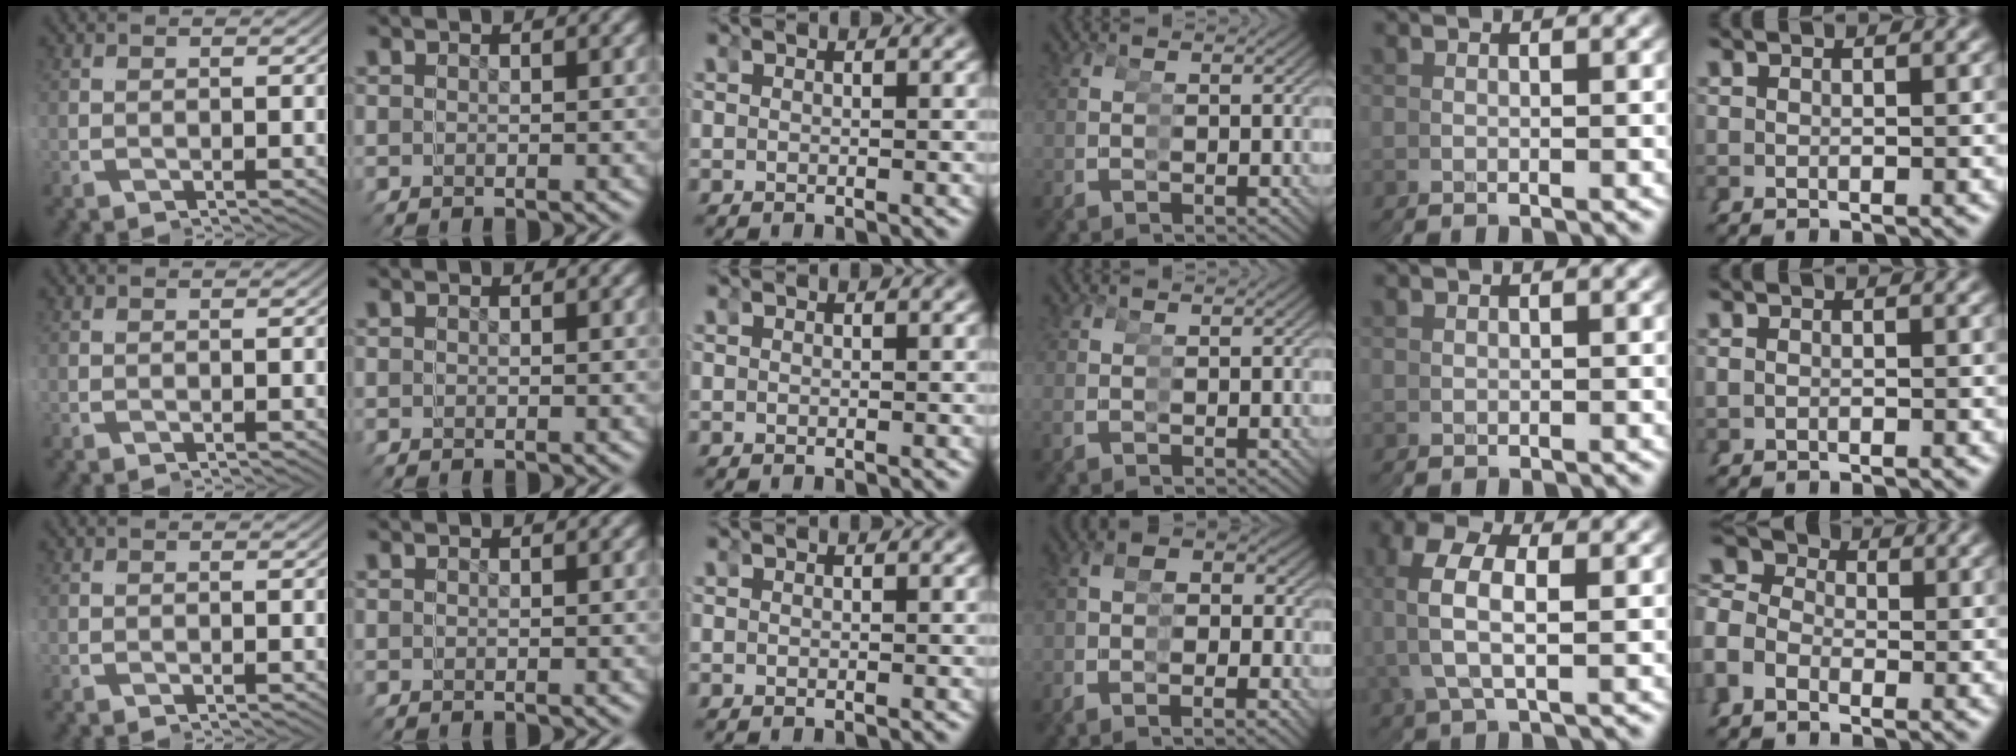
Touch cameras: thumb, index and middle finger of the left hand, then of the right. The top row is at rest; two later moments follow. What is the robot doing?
{"motion": "grasp_and_lifting", "object": "hoodie"}